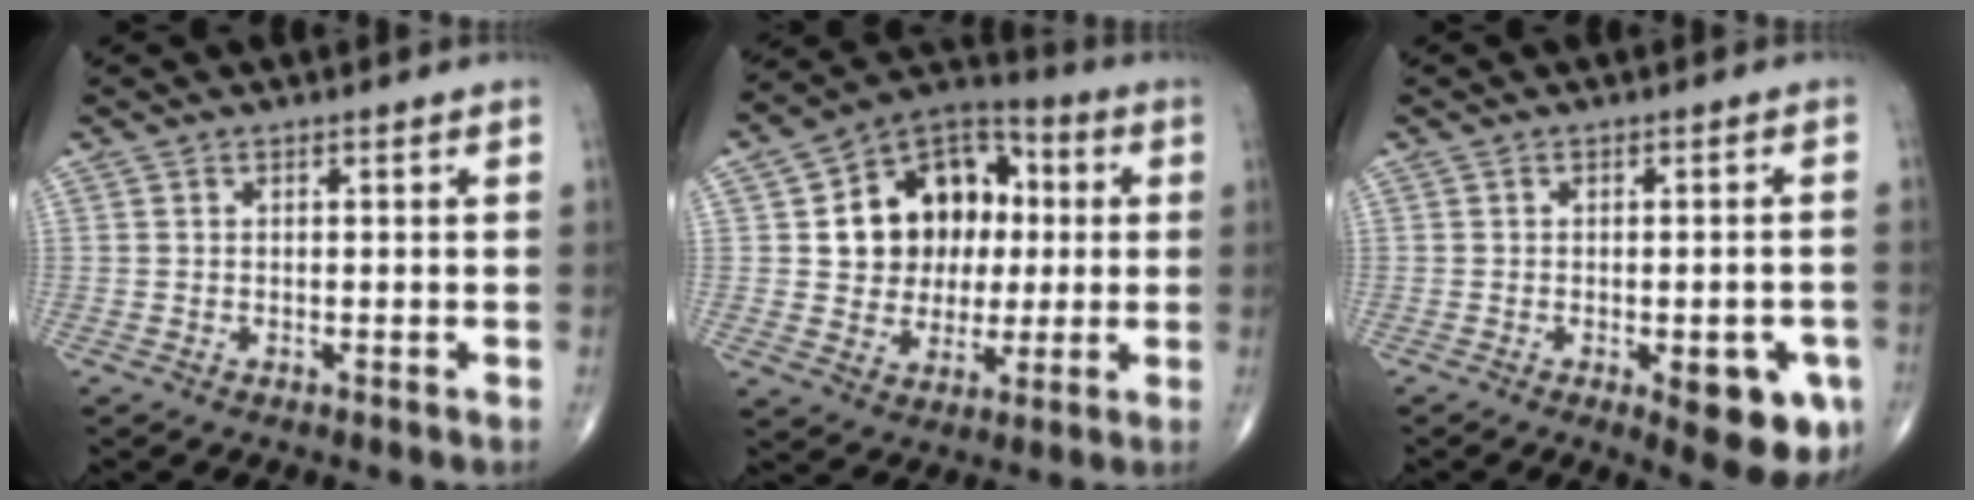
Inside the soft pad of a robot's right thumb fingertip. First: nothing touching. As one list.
[{"total": 17.0, "force": [2.5, 13.4, 10.2], "torque": [-0.106, 0.019, 0.041]}, {"total": 10.1, "force": [-3.7, 3.8, 8.6], "torque": [-0.079, 0.000, -0.036]}]